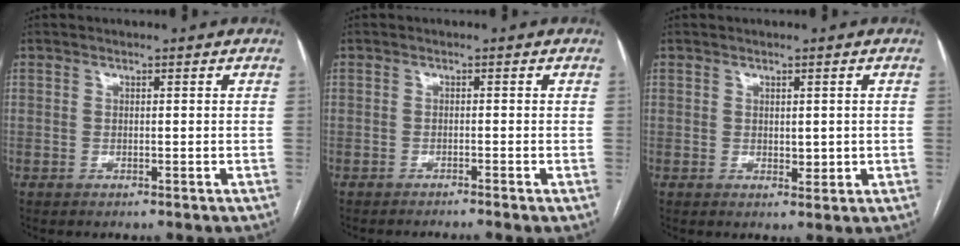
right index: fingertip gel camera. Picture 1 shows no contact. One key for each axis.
{"total": 2.6, "fx": -2.2, "fy": -0.7, "fz": 1.3, "tx": -0.013, "ty": 0.003, "tz": -0.033}
{"total": 2.1, "fx": 0.1, "fy": 1.2, "fz": 1.7, "tx": -0.023, "ty": -0.006, "tz": 0.006}